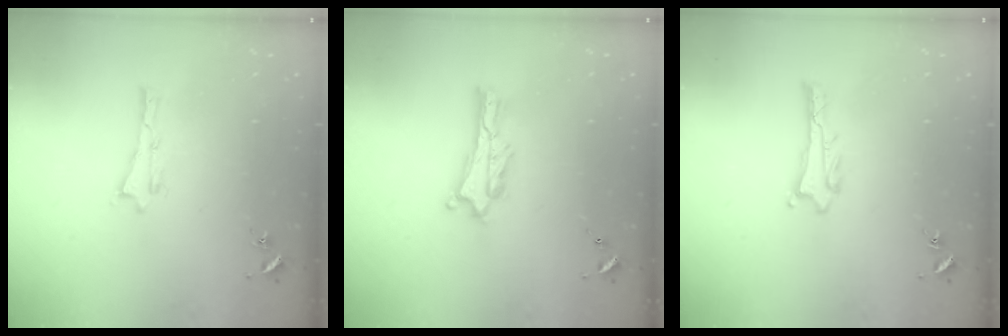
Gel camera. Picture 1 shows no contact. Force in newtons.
{"total": 1.3, "press": 1.3, "slide": 0.3}
{"total": 0.8, "press": 0.7, "slide": 0.1}